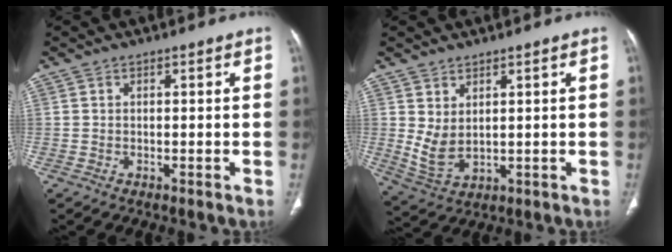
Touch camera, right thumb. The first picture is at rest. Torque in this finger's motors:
{"motor_torque": [-0.28, 0.39, 0.21, 0.28, 0.05]}